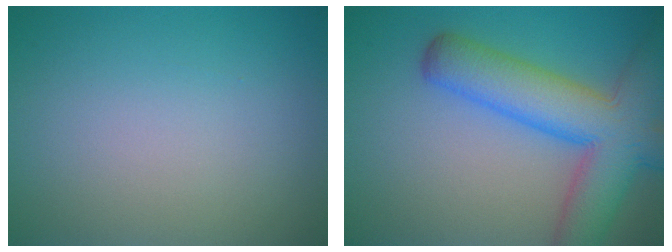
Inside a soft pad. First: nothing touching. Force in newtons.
{"total": 9.3, "press": 9.3, "slide": 0.7}